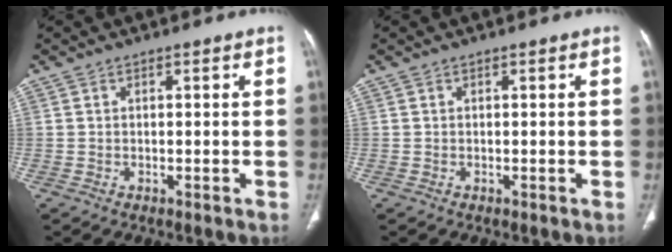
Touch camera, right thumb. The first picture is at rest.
{"total": 0.0}